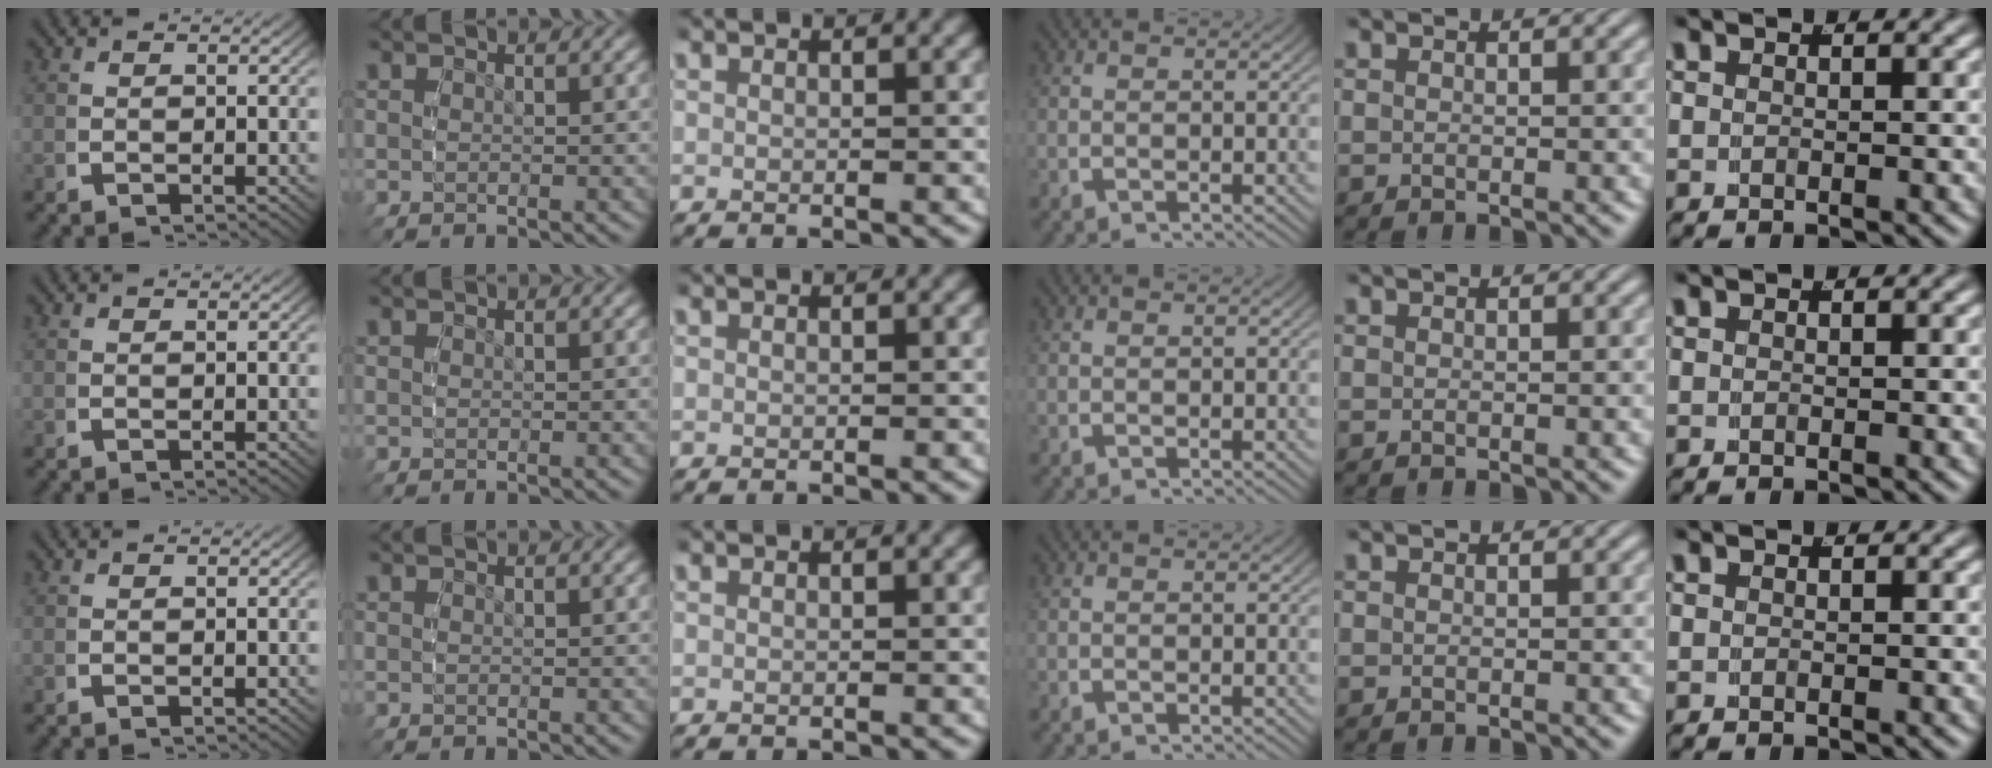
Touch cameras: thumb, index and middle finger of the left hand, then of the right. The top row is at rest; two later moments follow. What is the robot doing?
{"motion": "reach", "object": "toothpaste"}